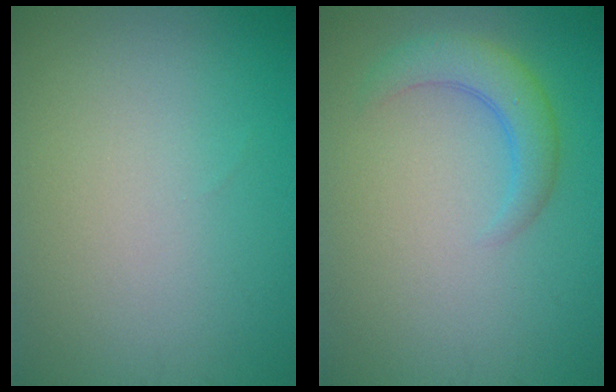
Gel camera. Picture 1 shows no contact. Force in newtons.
{"total": 3.1, "press": 3.1, "slide": 0.1}